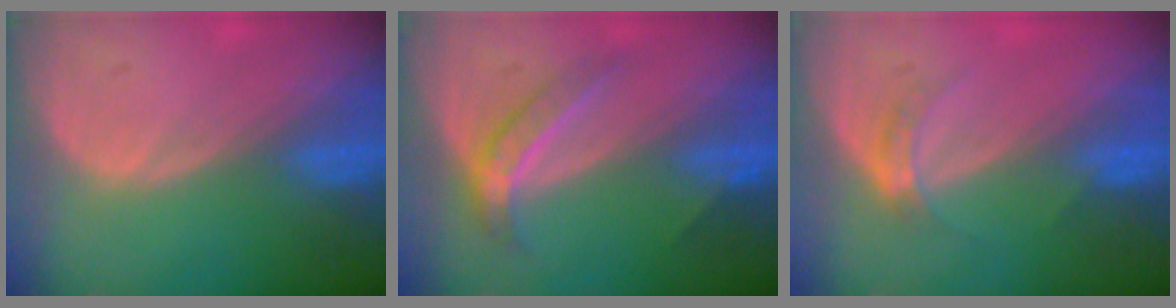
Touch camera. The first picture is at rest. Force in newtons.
{"total": 4.4, "press": 4.3, "slide": 0.8}
{"total": 2.8, "press": 2.5, "slide": 1.3}